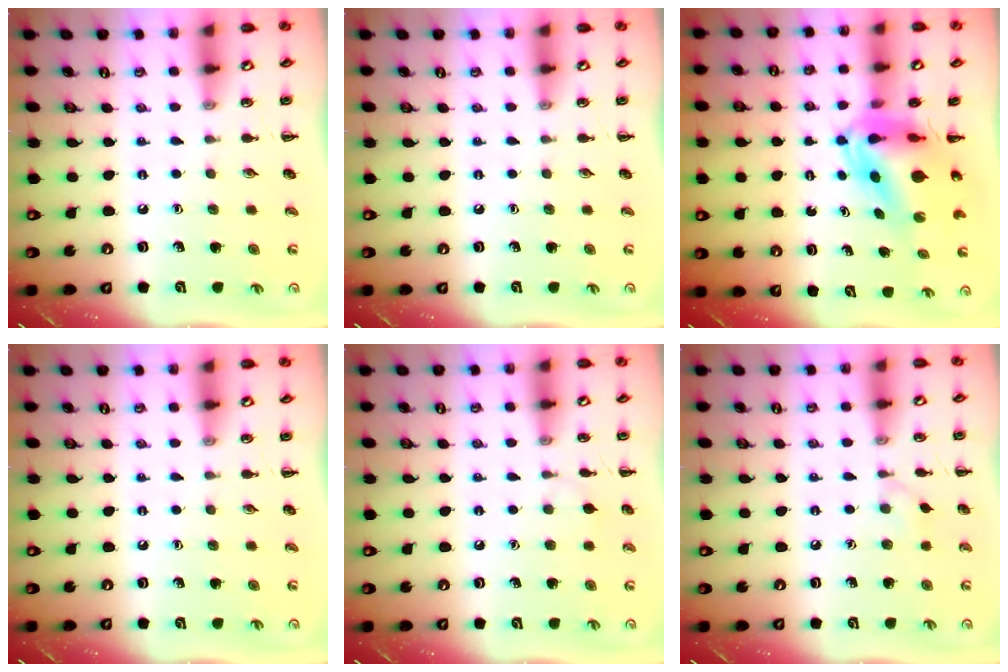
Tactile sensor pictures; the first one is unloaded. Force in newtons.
{"total": 0.0}
{"total": 7.9, "press": 7.5, "slide": 2.6}
{"total": 0.0}
{"total": 3.9, "press": 3.7, "slide": 1.4}
{"total": 3.8, "press": 3.5, "slide": 1.6}